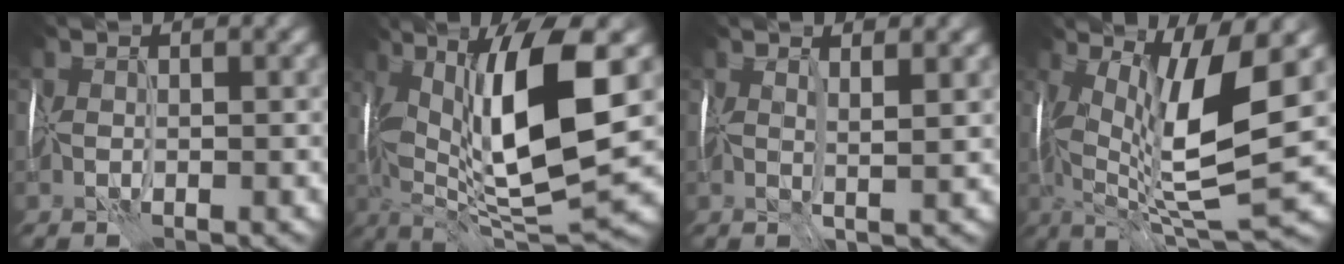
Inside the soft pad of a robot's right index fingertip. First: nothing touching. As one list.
[{"total": 13.3, "force": [2.4, 3.8, 12.5], "torque": [-0.214, -0.005, 0.046]}, {"total": 2.4, "force": [1.3, 0.3, 2.0], "torque": [-0.027, -0.001, 0.022]}, {"total": 11.0, "force": [1.6, 2.6, 10.6], "torque": [-0.189, -0.005, 0.032]}]